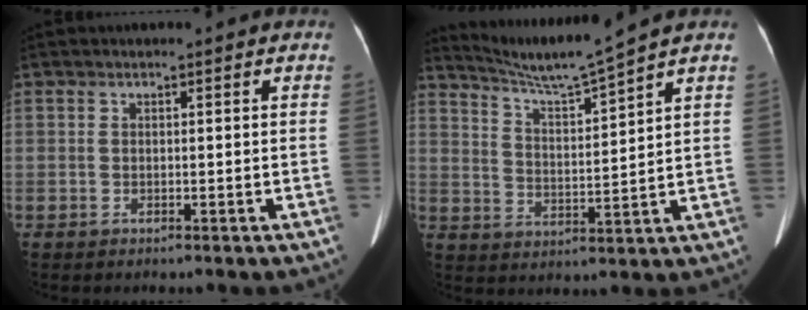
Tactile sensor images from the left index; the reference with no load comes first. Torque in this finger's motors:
{"motor_torque": [0.24, -0.51, -0.01, 0.01]}